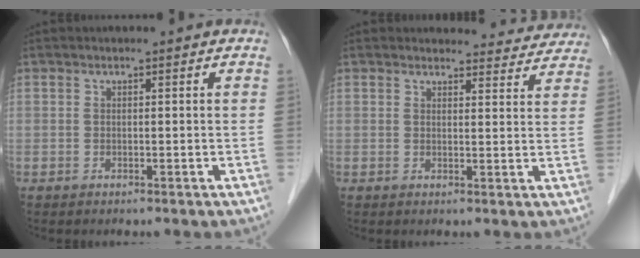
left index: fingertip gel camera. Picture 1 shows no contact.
{"total": 7.7, "force": [7.3, 2.2, 0.0], "torque": [0.033, -0.011, 0.057]}